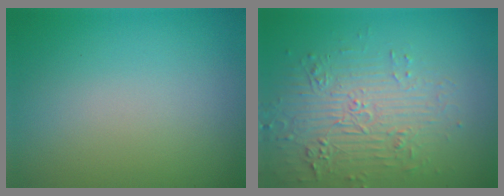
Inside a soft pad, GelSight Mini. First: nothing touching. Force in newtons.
{"total": 4.3, "press": 3.9, "slide": 1.7}